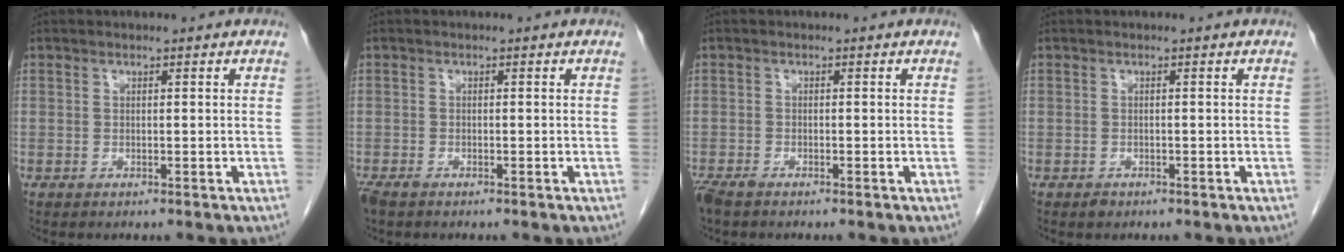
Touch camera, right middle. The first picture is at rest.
{"total": 2.0, "force": [-1.5, 0.7, 1.1], "torque": [-0.025, -0.006, -0.026]}
{"total": 2.6, "force": [-2.0, 0.7, 1.4], "torque": [-0.029, -0.007, -0.037]}
{"total": 0.8, "force": [-0.6, 0.5, 0.2], "torque": [-0.002, 0.002, -0.008]}